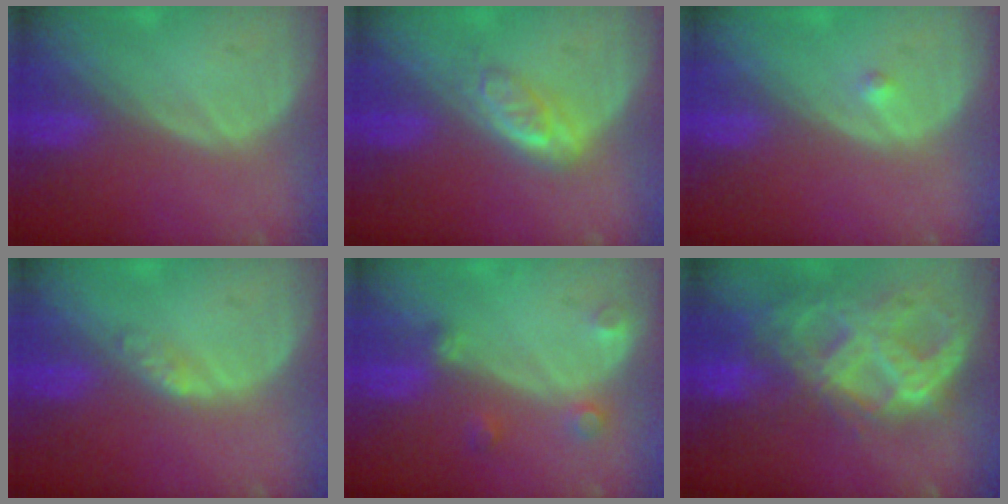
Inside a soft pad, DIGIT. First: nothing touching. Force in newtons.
{"total": 3.8, "press": 3.8, "slide": 0.1}
{"total": 0.7, "press": 0.7, "slide": 0.1}
{"total": 1.4, "press": 1.4, "slide": 0.1}
{"total": 2.9, "press": 2.8, "slide": 0.8}
{"total": 11.4, "press": 9.7, "slide": 6.1}